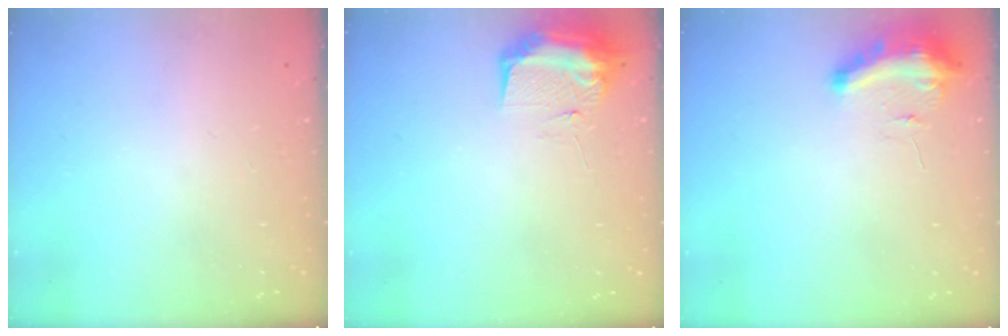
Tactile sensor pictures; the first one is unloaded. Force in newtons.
{"total": 9.4, "press": 9.4, "slide": 0.9}
{"total": 9.4, "press": 9.3, "slide": 1.3}